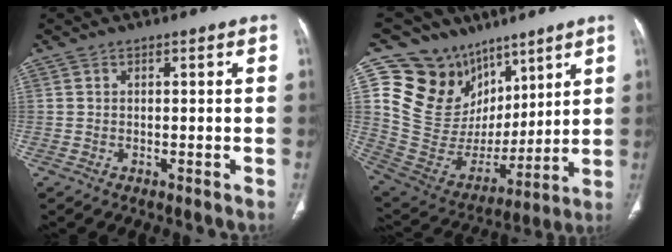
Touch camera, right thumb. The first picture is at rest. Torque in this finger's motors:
{"motor_torque": [-0.97, 2.88, 0.38, 0.11, 0.03]}